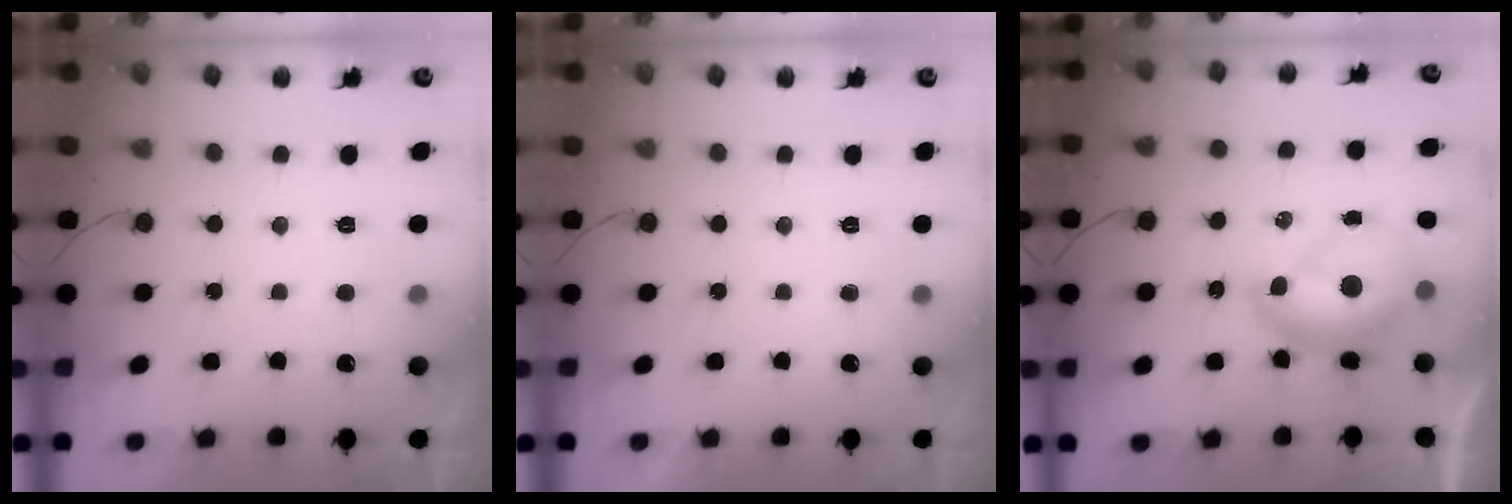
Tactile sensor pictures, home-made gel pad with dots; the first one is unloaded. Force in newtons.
{"total": 0.0}
{"total": 8.1, "press": 8.0, "slide": 0.9}